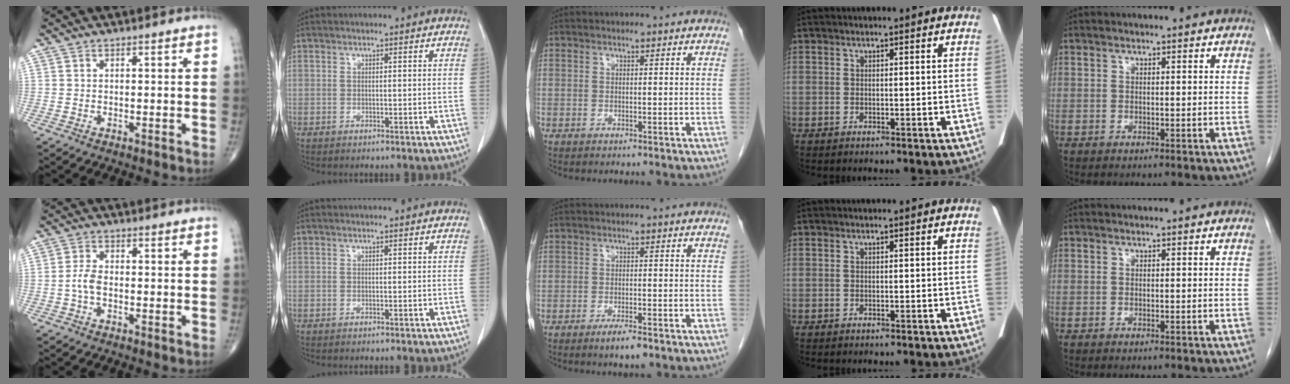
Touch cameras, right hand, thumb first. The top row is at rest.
{"thumb": {"total": 3.1, "force": [-0.8, 1.6, 2.5], "torque": [-0.056, 0.009, -0.019]}, "middle": {"total": 2.9, "force": [-2.0, 0.4, 2.1], "torque": [-0.040, -0.004, -0.032]}}